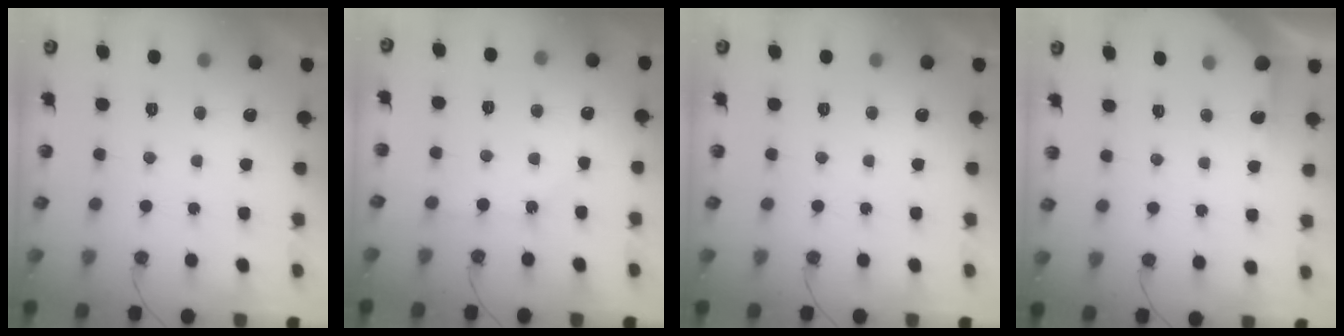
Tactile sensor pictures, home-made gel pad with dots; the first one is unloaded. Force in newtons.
{"total": 1.5, "press": 1.5, "slide": 0.2}
{"total": 0.0}
{"total": 2.3, "press": 2.2, "slide": 0.3}